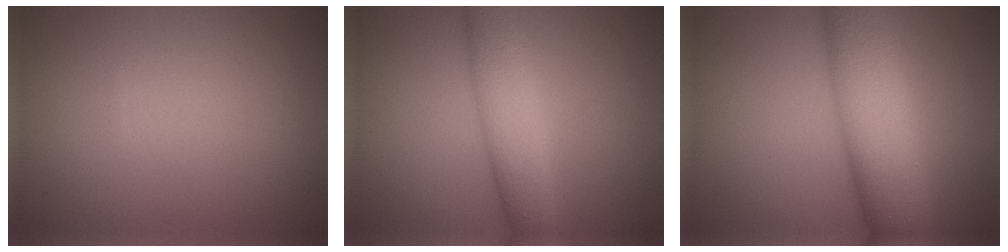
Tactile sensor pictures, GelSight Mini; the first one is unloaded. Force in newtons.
{"total": 4.9, "press": 4.9, "slide": 0.1}
{"total": 9.9, "press": 9.9, "slide": 0.3}